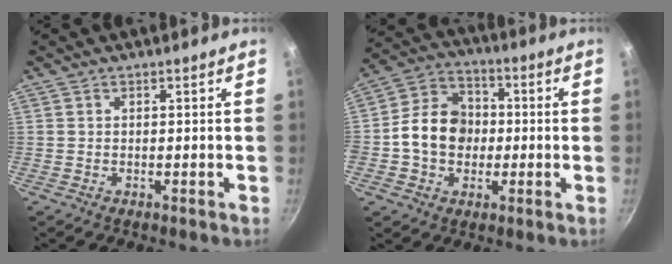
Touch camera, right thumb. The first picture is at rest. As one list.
[{"total": 12.4, "force": [-0.7, 10.1, 7.1], "torque": [-0.091, 0.023, -0.028]}]